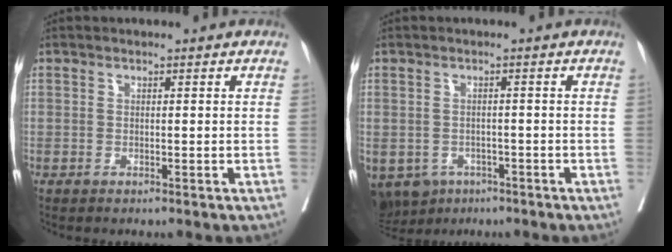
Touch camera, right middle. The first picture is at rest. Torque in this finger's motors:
{"motor_torque": [0.08, -0.10, 0.00, 0.00]}